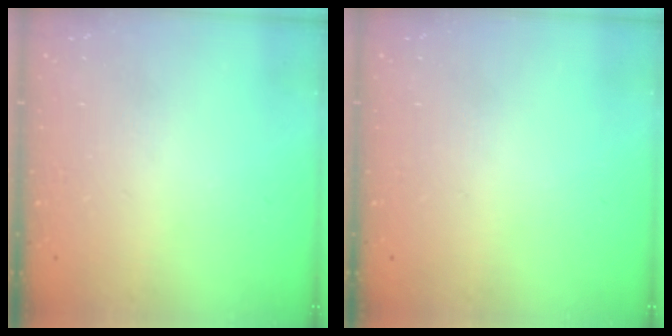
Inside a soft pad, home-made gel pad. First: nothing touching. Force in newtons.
{"total": 0.0}